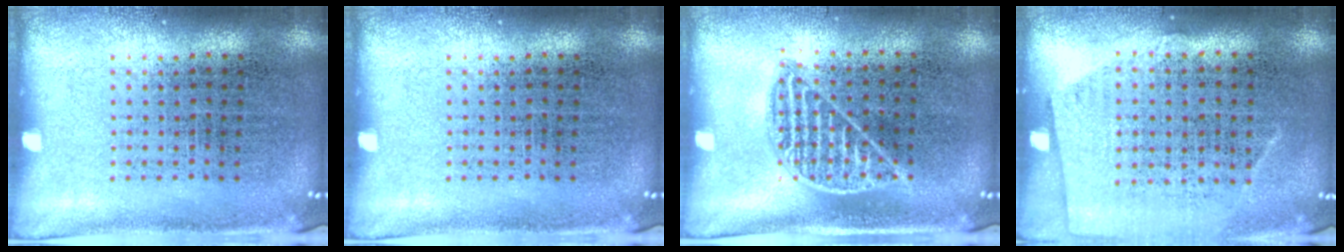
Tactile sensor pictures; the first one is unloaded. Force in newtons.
{"total": 0.0}
{"total": 0.9, "press": 0.9, "slide": 0.3}
{"total": 0.6, "press": 0.2, "slide": 0.6}